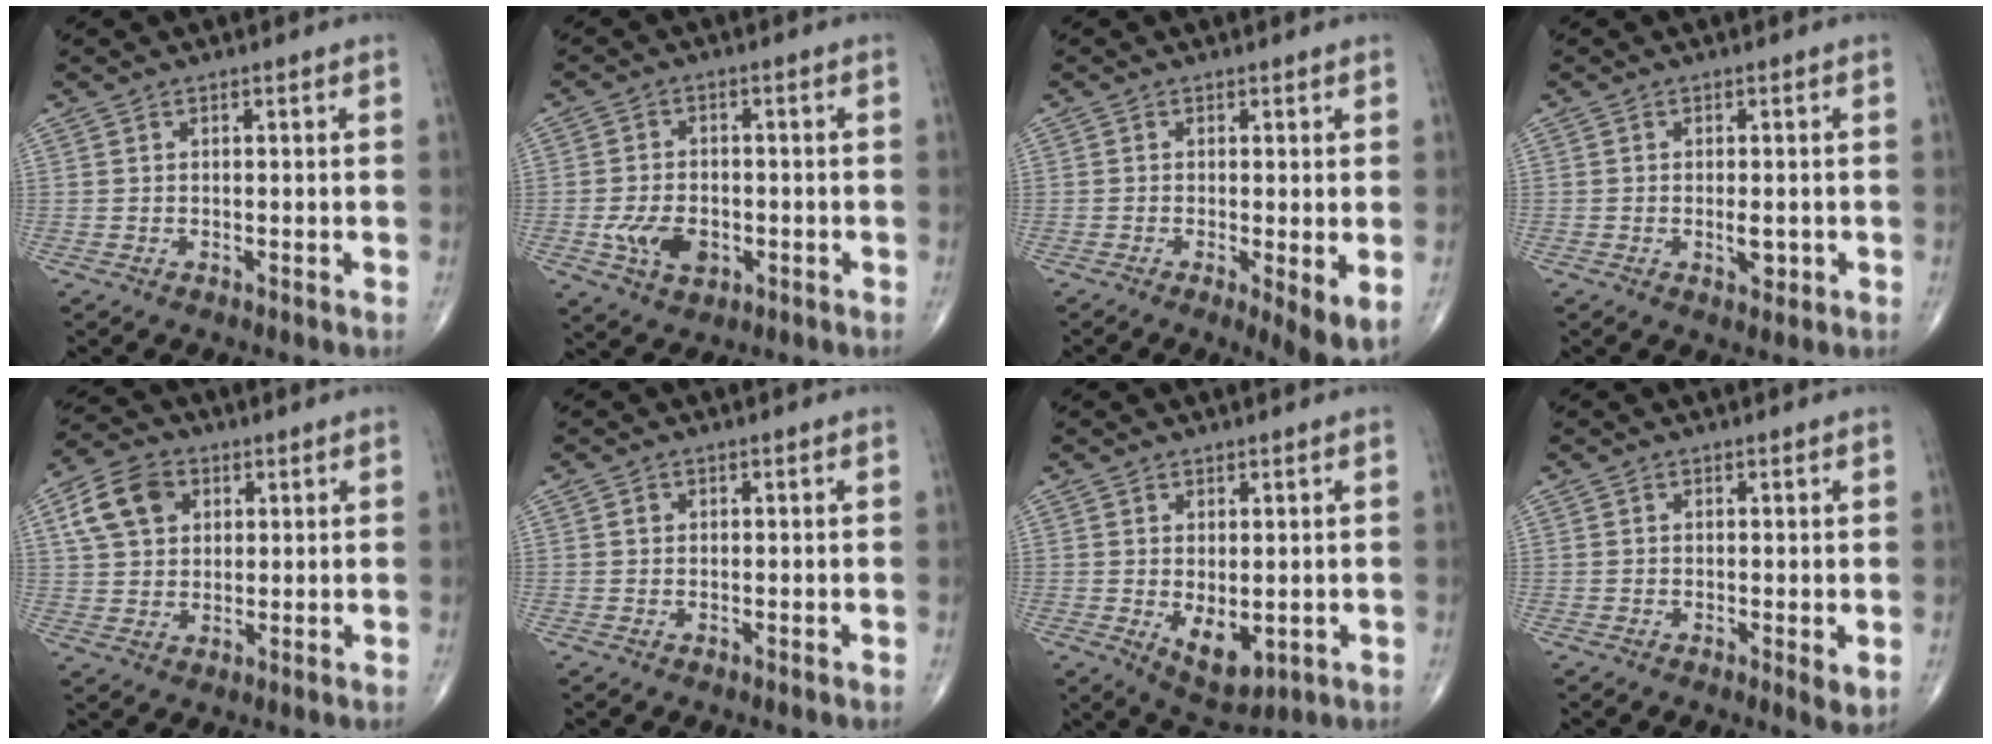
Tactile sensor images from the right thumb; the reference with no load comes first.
{"total": 7.3, "force": [-2.0, 4.8, 5.1], "torque": [-0.085, 0.003, -0.032]}
{"total": 5.9, "force": [-1.1, 1.4, 5.7], "torque": [-0.092, -0.020, -0.019]}
{"total": 2.6, "force": [-0.6, 1.2, 2.2], "torque": [-0.029, -0.002, -0.006]}
{"total": 9.5, "force": [3.3, 6.9, 5.5], "torque": [-0.087, 0.003, 0.057]}
{"total": 0.7, "force": [0.1, 0.6, 0.2], "torque": [0.000, 0.001, 0.001]}
{"total": 6.9, "force": [-1.0, 3.7, 5.7], "torque": [-0.075, -0.014, 0.001]}
{"total": 2.4, "force": [-0.1, 0.7, 2.3], "torque": [-0.036, -0.010, -0.005]}